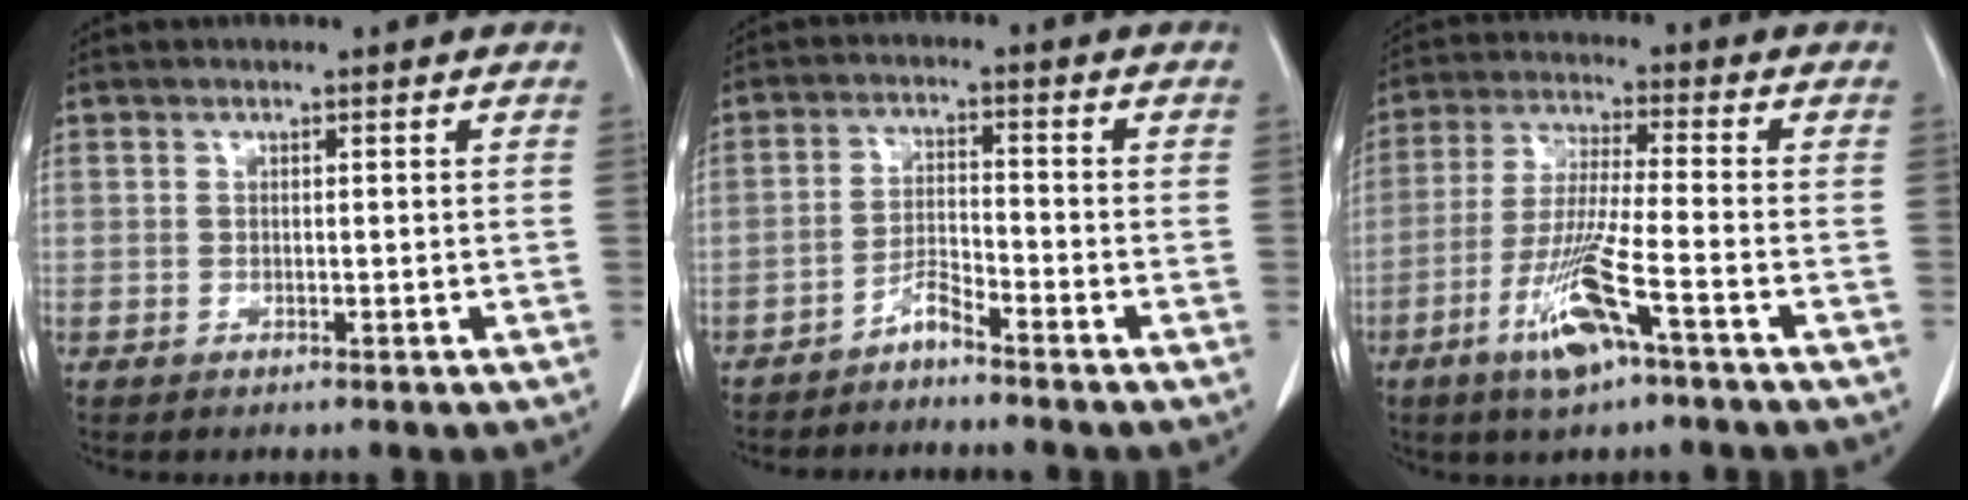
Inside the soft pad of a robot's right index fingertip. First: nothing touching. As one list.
[{"total": 3.0, "force": [-2.7, -0.1, 1.2], "torque": [-0.024, -0.005, -0.053]}, {"total": 9.7, "force": [-5.2, 1.6, 8.1], "torque": [-0.163, -0.010, -0.094]}]